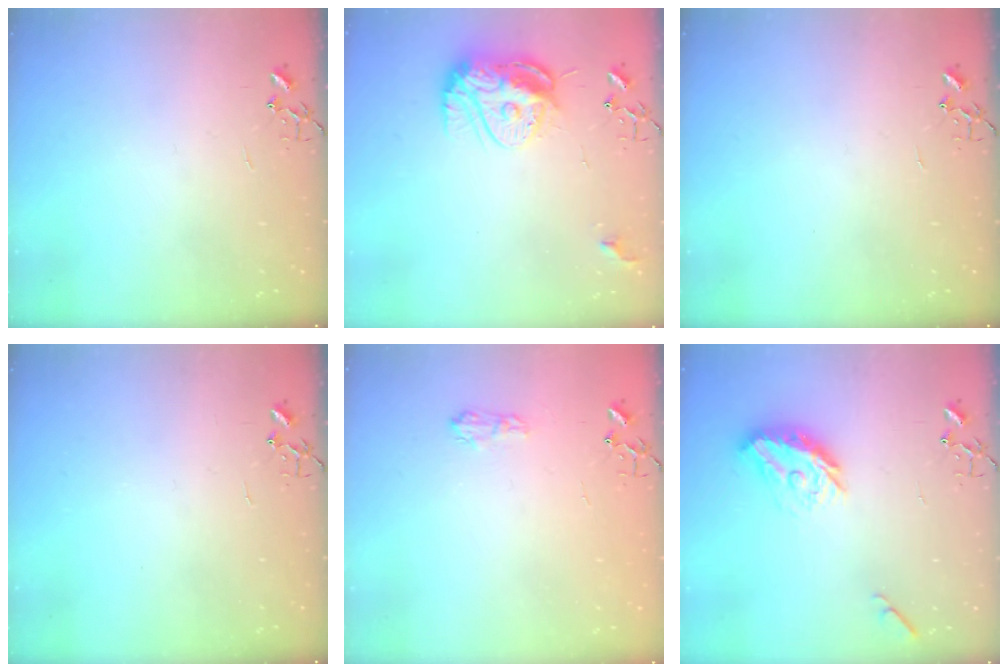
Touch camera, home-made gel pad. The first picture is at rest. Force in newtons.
{"total": 13.4, "press": 13.3, "slide": 1.2}
{"total": 0.0}
{"total": 0.0}
{"total": 6.7, "press": 6.6, "slide": 0.8}
{"total": 13.1, "press": 13.1, "slide": 0.6}